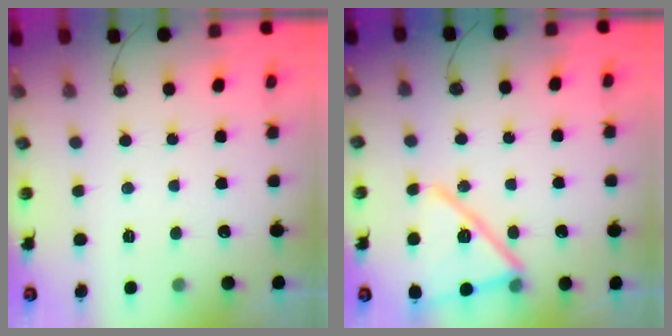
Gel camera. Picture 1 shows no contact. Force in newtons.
{"total": 16.1, "press": 14.2, "slide": 7.6}